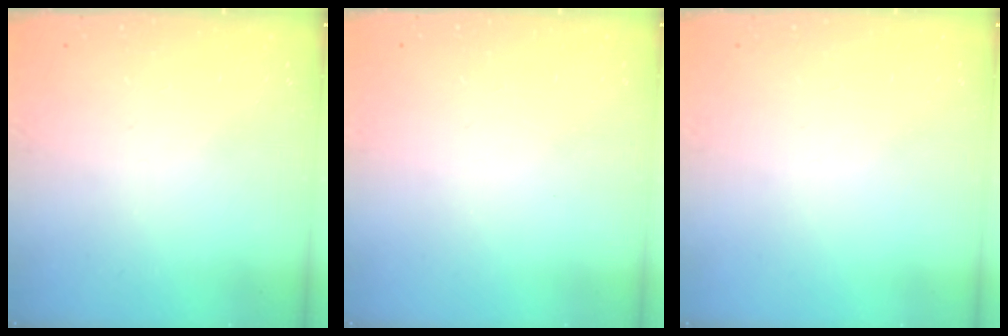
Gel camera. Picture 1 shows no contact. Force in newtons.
{"total": 1.5, "press": 1.5, "slide": 0.1}
{"total": 0.0}